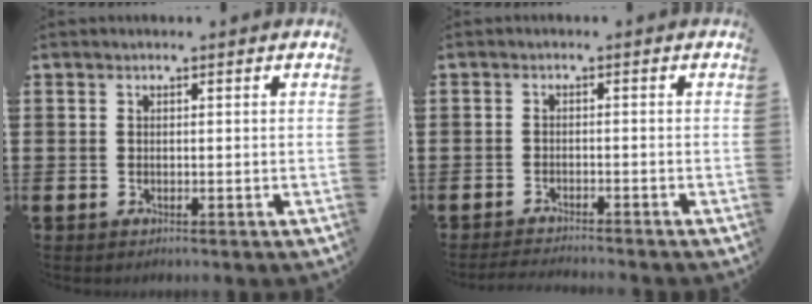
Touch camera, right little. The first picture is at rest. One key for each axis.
{"total": 1.6, "fx": -1.6, "fy": -0.2, "fz": 0.3, "tx": -0.004, "ty": 0.002, "tz": -0.031}